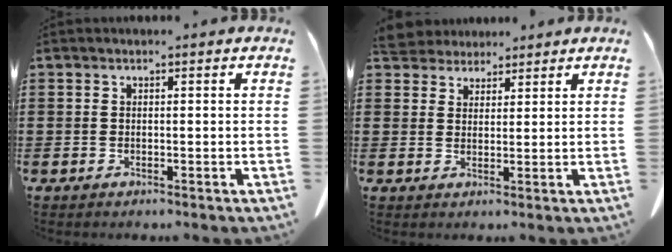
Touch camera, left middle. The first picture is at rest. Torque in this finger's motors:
{"motor_torque": [0.22, 0.14, -0.01, -0.01]}